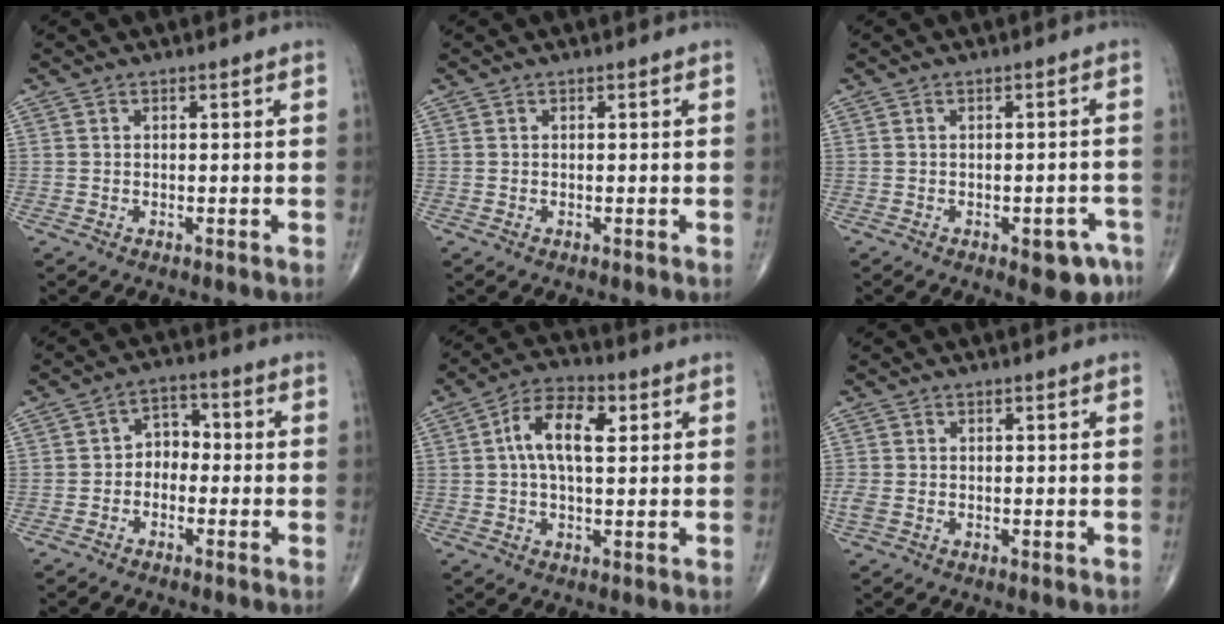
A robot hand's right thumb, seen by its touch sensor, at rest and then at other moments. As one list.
[{"total": 0.0}, {"total": 5.8, "force": [-3.2, 2.7, 4.1], "torque": [-0.029, 0.017, -0.032]}, {"total": 4.5, "force": [-1.2, 3.5, 2.6], "torque": [-0.016, 0.028, -0.037]}, {"total": 9.8, "force": [2.2, 5.0, 8.1], "torque": [-0.140, 0.020, 0.031]}, {"total": 2.2, "force": [-0.3, 1.6, 1.6], "torque": [-0.052, -0.003, -0.007]}]